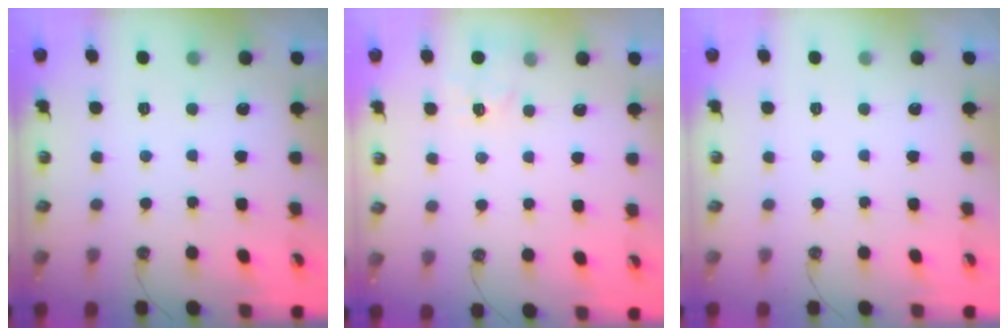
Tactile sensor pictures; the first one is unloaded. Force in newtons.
{"total": 4.9, "press": 4.8, "slide": 0.5}
{"total": 0.0}